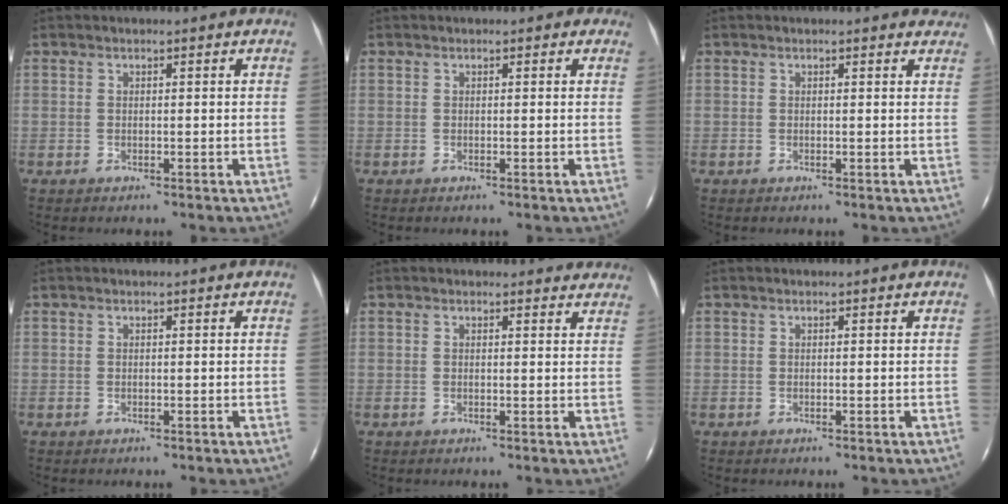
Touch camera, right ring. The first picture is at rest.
{"total": 1.7, "force": [1.1, 1.1, 0.6], "torque": [0.001, 0.003, 0.002]}
{"total": 6.3, "force": [5.8, 1.8, 1.6], "torque": [-0.003, 0.010, 0.052]}
{"total": 0.0}
{"total": 7.5, "force": [6.9, 2.6, 1.4], "torque": [-0.008, 0.013, 0.060]}
{"total": 0.0}